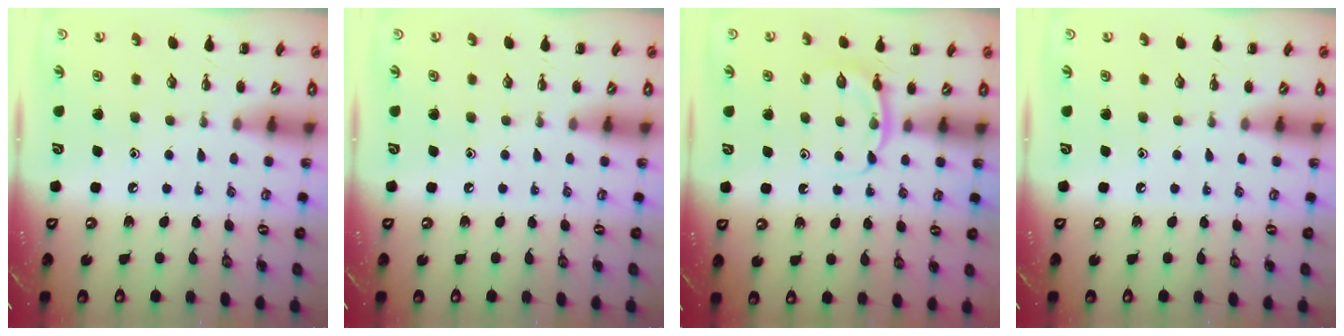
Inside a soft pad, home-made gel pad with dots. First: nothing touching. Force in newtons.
{"total": 0.0}
{"total": 4.0, "press": 3.8, "slide": 1.4}
{"total": 0.0}